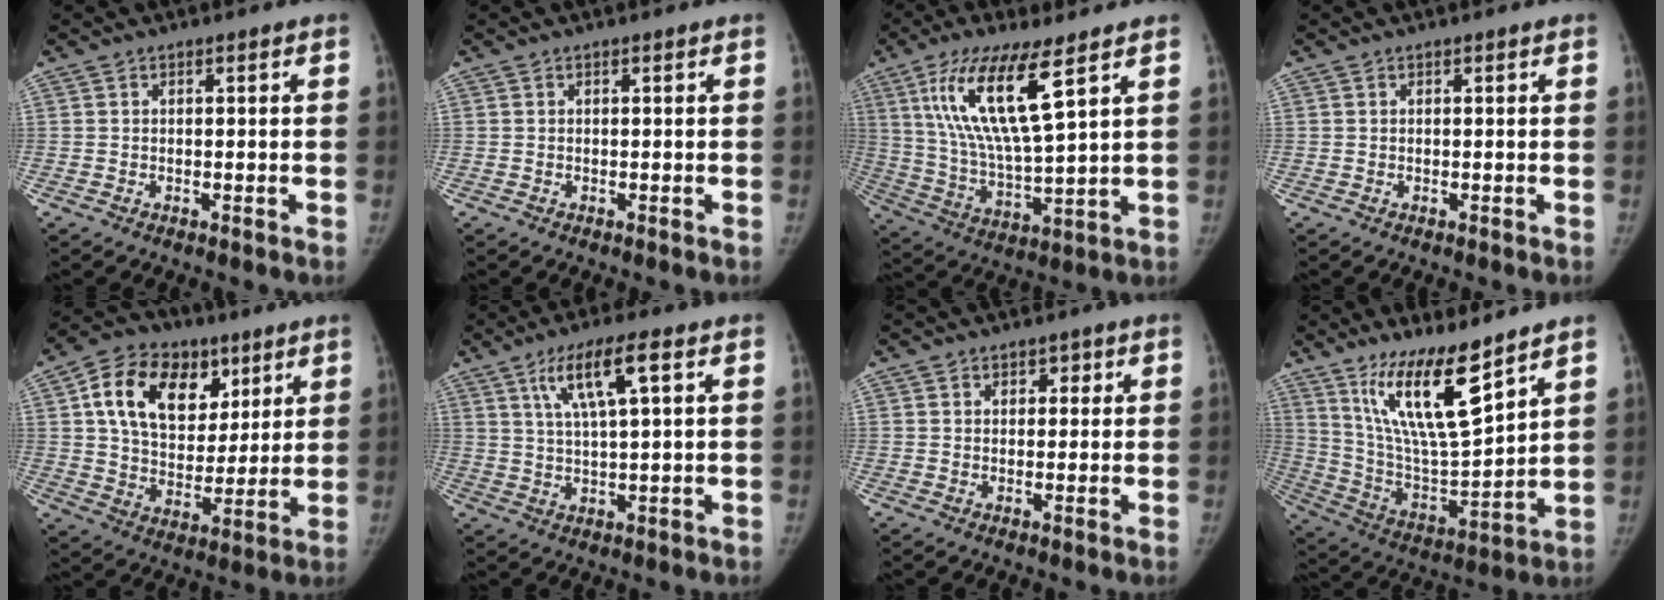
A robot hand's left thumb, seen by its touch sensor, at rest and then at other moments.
{"total": 0.0}
{"total": 16.0, "force": [7.6, 3.6, 13.7], "torque": [-0.275, -0.036, 0.150]}
{"total": 0.0}
{"total": 18.9, "force": [7.6, 13.1, 11.2], "torque": [-0.159, -0.014, 0.132]}
{"total": 9.1, "force": [3.8, 1.5, 8.1], "torque": [-0.156, -0.005, 0.074]}
{"total": 2.1, "force": [1.0, 1.6, 0.9], "torque": [0.008, -0.003, 0.010]}
{"total": 16.3, "force": [10.6, 3.3, 12.0], "torque": [-0.200, -0.073, 0.213]}